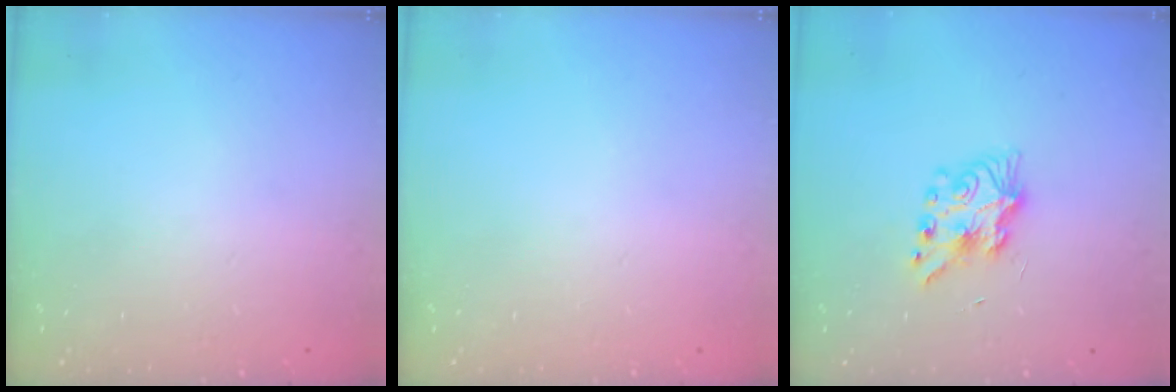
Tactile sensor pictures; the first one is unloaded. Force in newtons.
{"total": 0.0}
{"total": 7.6, "press": 7.6, "slide": 0.6}